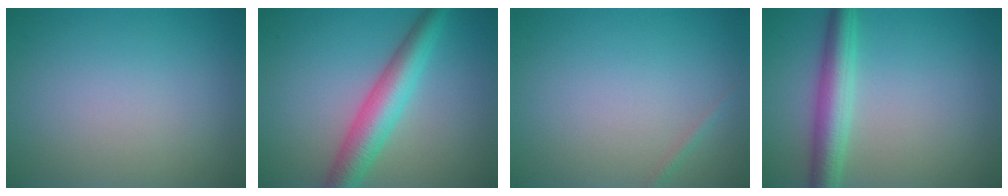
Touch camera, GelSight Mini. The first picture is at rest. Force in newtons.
{"total": 5.4, "press": 5.4, "slide": 0.1}
{"total": 0.6, "press": 0.6, "slide": 0.0}
{"total": 4.4, "press": 4.4, "slide": 0.1}